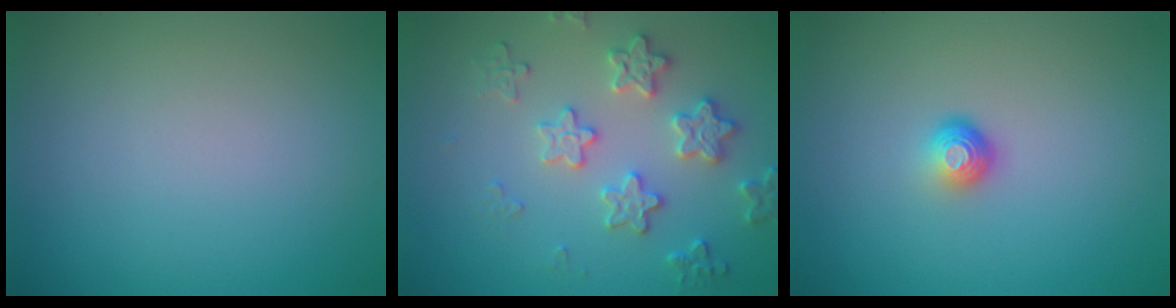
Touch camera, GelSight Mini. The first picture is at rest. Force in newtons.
{"total": 3.6, "press": 3.6, "slide": 0.7}
{"total": 1.6, "press": 1.0, "slide": 1.3}